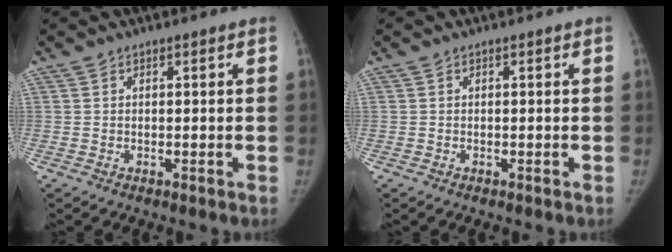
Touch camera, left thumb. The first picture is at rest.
{"total": 0.0}